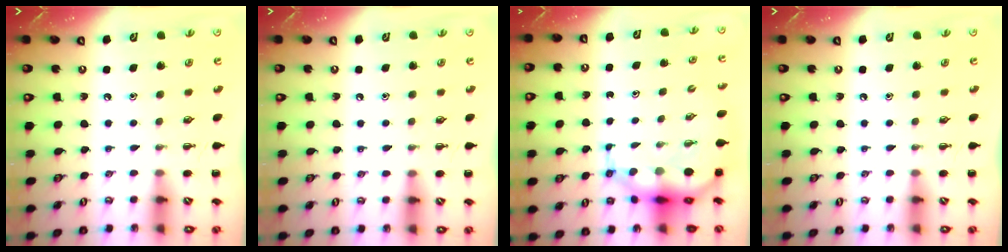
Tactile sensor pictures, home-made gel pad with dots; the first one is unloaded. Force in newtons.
{"total": 6.3, "press": 6.0, "slide": 2.0}
{"total": 9.3, "press": 8.9, "slide": 2.6}
{"total": 0.0}